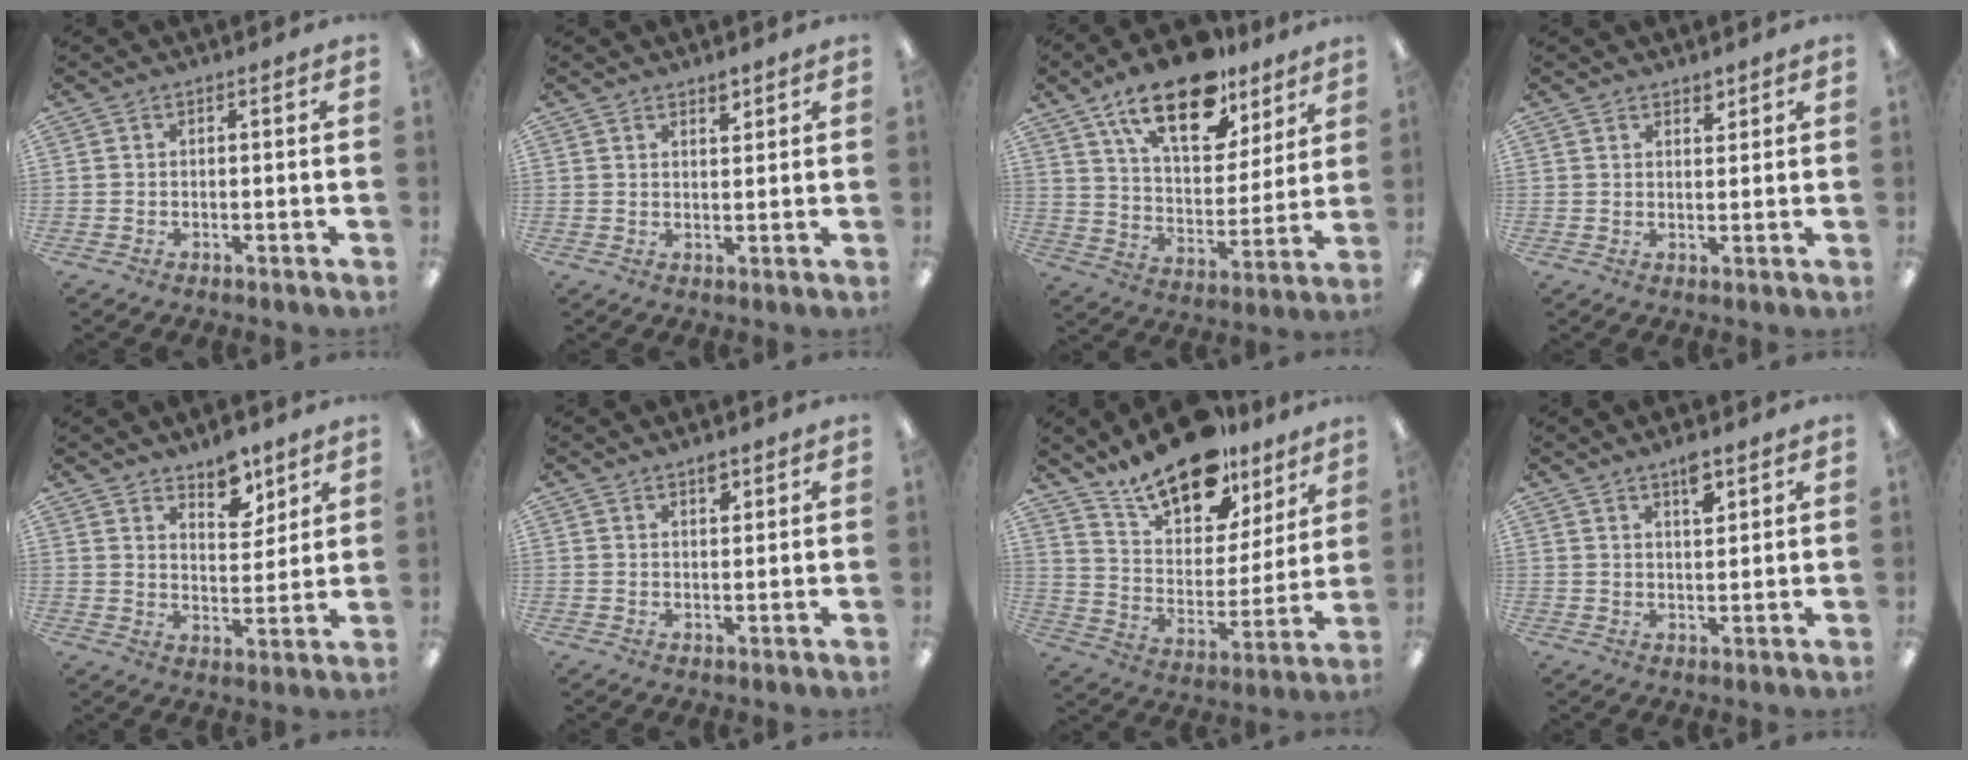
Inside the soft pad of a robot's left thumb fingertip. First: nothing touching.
{"total": 2.8, "force": [2.3, 1.1, 1.0], "torque": [0.001, -0.016, 0.038]}
{"total": 20.1, "force": [13.2, 9.3, 11.9], "torque": [-0.193, -0.062, 0.225]}
{"total": 2.7, "force": [2.2, 1.3, 0.8], "torque": [0.008, -0.014, 0.037]}
{"total": 8.4, "force": [6.8, 3.9, 3.2], "torque": [-0.028, -0.045, 0.118]}
{"total": 2.9, "force": [2.2, 1.3, 1.4], "torque": [-0.005, -0.010, 0.034]}
{"total": 20.6, "force": [15.6, 9.5, 9.6], "torque": [-0.165, -0.102, 0.277]}
{"total": 5.0, "force": [3.5, 1.9, 3.0], "torque": [-0.035, -0.018, 0.056]}